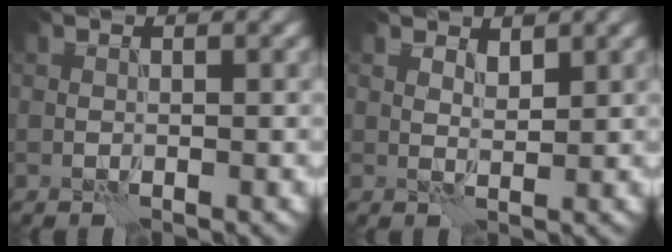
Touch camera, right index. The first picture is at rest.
{"total": 1.5, "force": [1.2, 0.6, 0.7], "torque": [-0.014, -0.004, 0.024]}